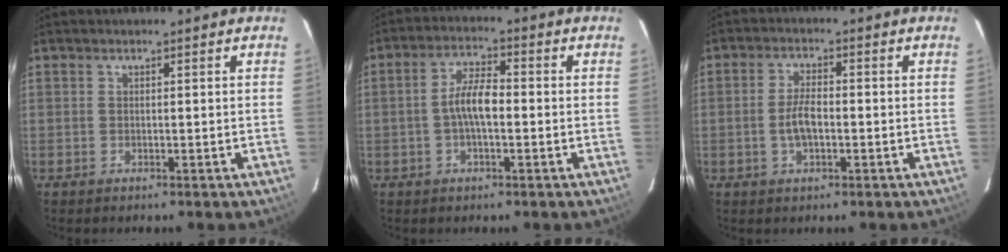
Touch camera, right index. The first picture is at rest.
{"total": 5.8, "force": [-0.9, 2.0, 5.4], "torque": [-0.104, 0.012, -0.016]}
{"total": 4.7, "force": [-1.0, 2.0, 4.1], "torque": [-0.082, 0.004, -0.016]}